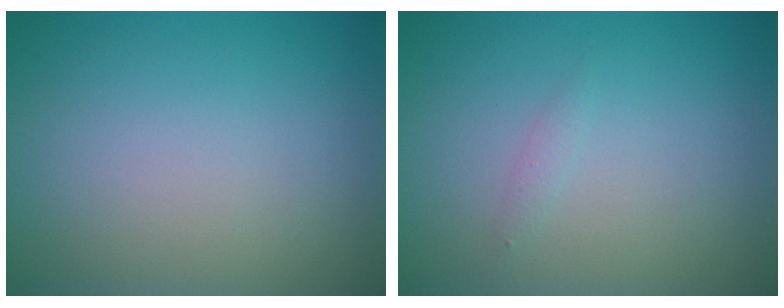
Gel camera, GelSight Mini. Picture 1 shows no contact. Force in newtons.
{"total": 0.6, "press": 0.6, "slide": 0.0}